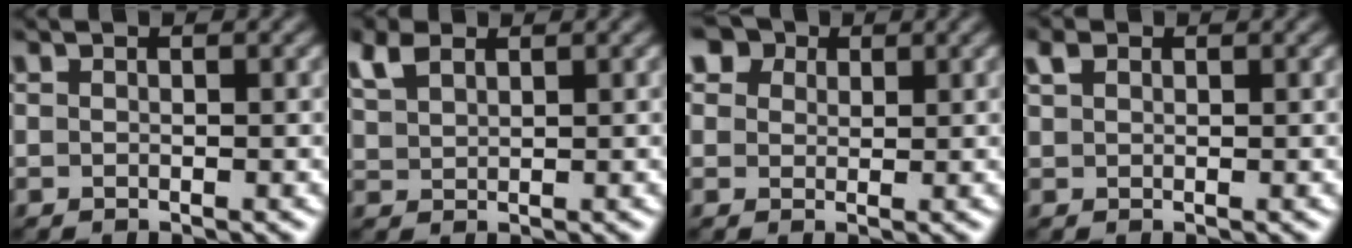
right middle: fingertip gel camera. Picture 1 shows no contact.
{"total": 2.6, "force": [1.8, 1.3, 1.2], "torque": [-0.037, 0.008, 0.041]}
{"total": 5.5, "force": [3.8, 3.4, 2.1], "torque": [-0.058, 0.004, 0.054]}
{"total": 1.5, "force": [0.9, 0.9, 0.7], "torque": [-0.019, 0.002, 0.019]}